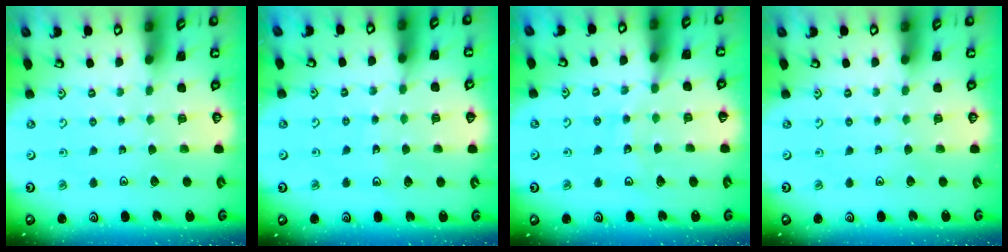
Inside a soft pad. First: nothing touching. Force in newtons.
{"total": 6.6, "press": 6.2, "slide": 2.2}
{"total": 9.9, "press": 9.8, "slide": 1.2}
{"total": 0.0}